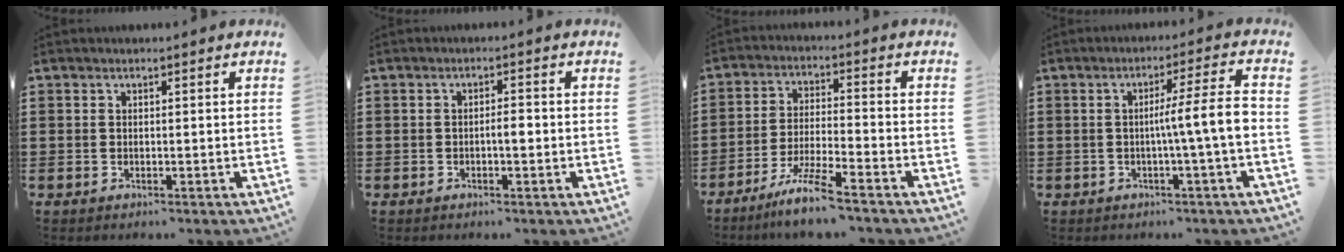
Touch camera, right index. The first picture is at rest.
{"total": 1.9, "force": [-0.5, 0.5, 1.8], "torque": [-0.034, 0.002, -0.009]}
{"total": 7.3, "force": [-5.9, -0.2, 4.3], "torque": [-0.095, -0.014, -0.117]}
{"total": 7.2, "force": [-0.9, -0.1, 7.2], "torque": [-0.119, -0.007, -0.023]}